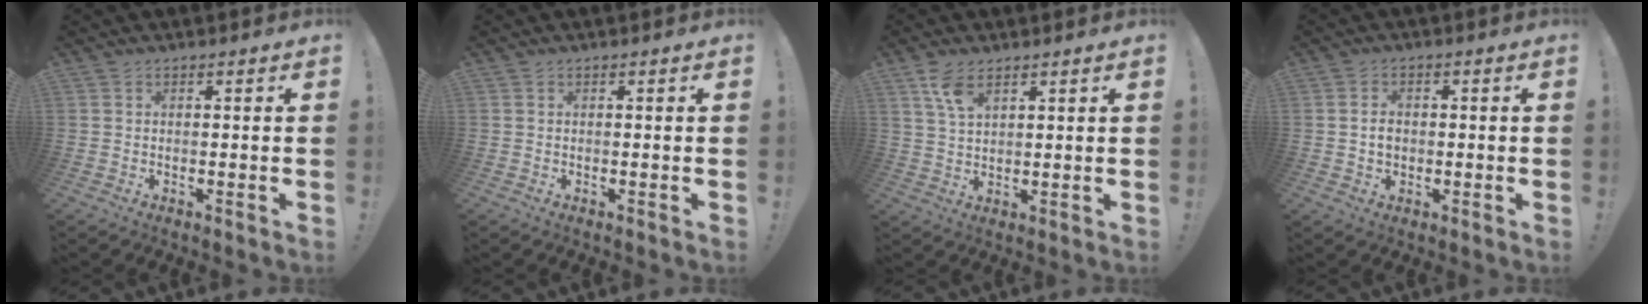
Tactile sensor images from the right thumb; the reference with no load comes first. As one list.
[{"total": 0.0}, {"total": 6.0, "force": [3.7, 2.6, 3.9], "torque": [-0.076, -0.014, 0.069]}, {"total": 3.5, "force": [-0.1, 2.6, 2.3], "torque": [-0.027, 0.003, -0.002]}]